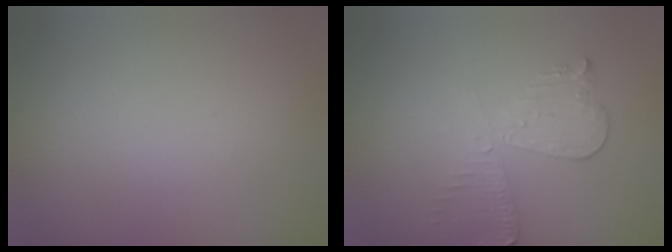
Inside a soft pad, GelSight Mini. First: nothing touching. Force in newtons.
{"total": 3.0, "press": 2.7, "slide": 1.4}